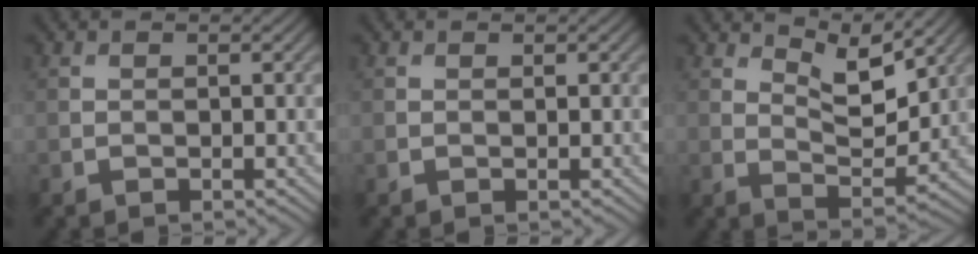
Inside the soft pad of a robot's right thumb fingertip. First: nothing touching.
{"total": 0.0}
{"total": 7.2, "force": [5.2, 2.2, 4.6], "torque": [-0.087, -0.012, 0.090]}